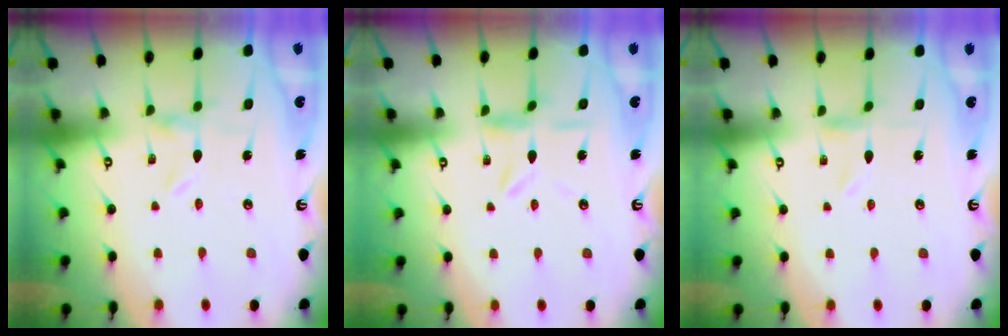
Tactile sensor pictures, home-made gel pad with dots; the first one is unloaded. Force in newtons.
{"total": 3.9, "press": 3.9, "slide": 0.5}
{"total": 0.0}